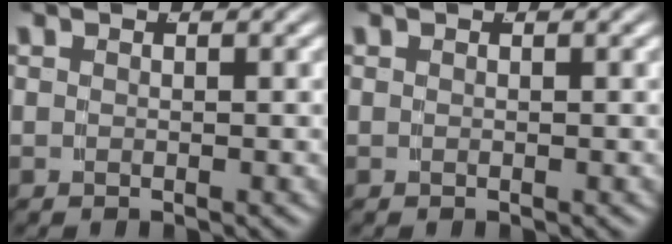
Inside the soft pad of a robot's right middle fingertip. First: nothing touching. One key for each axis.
{"total": 0.0}